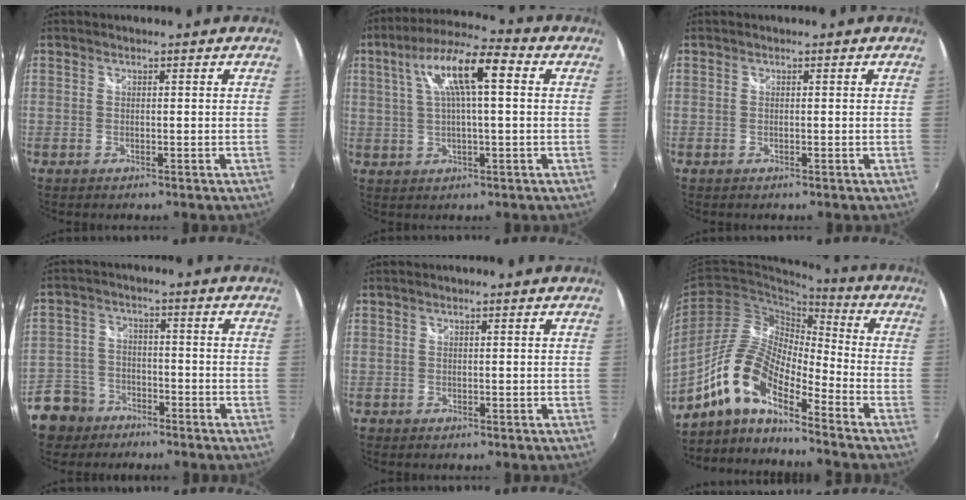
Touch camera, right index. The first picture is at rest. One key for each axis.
{"total": 12.3, "fx": 3.4, "fy": 2.8, "fz": 11.4, "tx": -0.207, "ty": 0.027, "tz": 0.058}
{"total": 0.0}
{"total": 8.9, "fx": -6.0, "fy": 6.3, "fz": 2.0, "tx": -0.069, "ty": 0.013, "tz": -0.107}
{"total": 0.6, "fx": -0.2, "fy": 0.5, "fz": -0.1, "tx": -0.001, "ty": 0.001, "tz": -0.003}
{"total": 12.4, "fx": -8.1, "fy": 3.9, "fz": 8.6, "tx": -0.167, "ty": 0.016, "tz": -0.168}